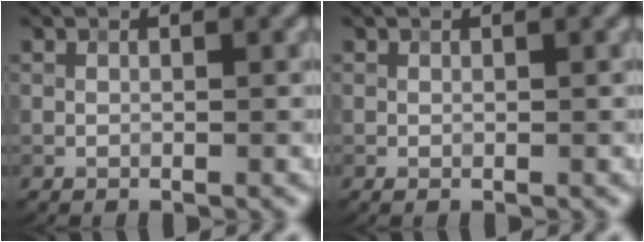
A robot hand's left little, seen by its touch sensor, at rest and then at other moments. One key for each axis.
{"total": 0.0}